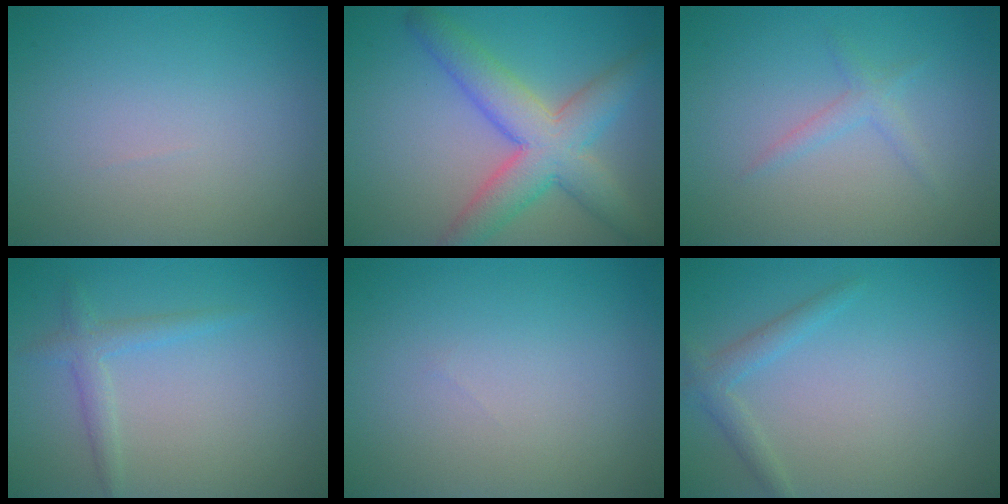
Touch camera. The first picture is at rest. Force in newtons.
{"total": 7.0, "press": 7.0, "slide": 0.3}
{"total": 1.3, "press": 1.3, "slide": 0.1}
{"total": 1.8, "press": 1.8, "slide": 0.0}
{"total": 0.0}
{"total": 1.7, "press": 1.7, "slide": 0.1}